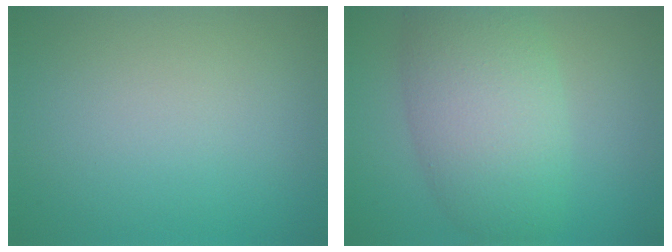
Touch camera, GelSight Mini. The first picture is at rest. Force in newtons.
{"total": 7.7, "press": 7.7, "slide": 0.3}